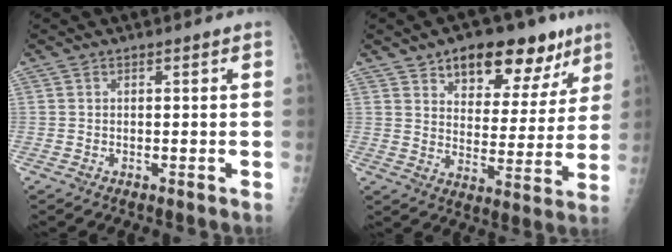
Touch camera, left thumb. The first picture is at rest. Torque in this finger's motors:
{"motor_torque": [-0.09, 0.38, -0.19, -0.24, 0.04]}